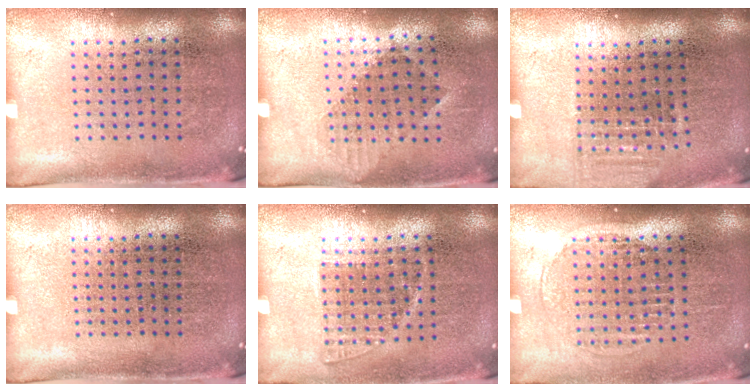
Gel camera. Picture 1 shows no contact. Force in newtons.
{"total": 0.9, "press": 0.7, "slide": 0.6}
{"total": 1.0, "press": 0.9, "slide": 0.5}
{"total": 0.0}
{"total": 1.1, "press": 0.9, "slide": 0.5}
{"total": 1.5, "press": 1.3, "slide": 0.7}